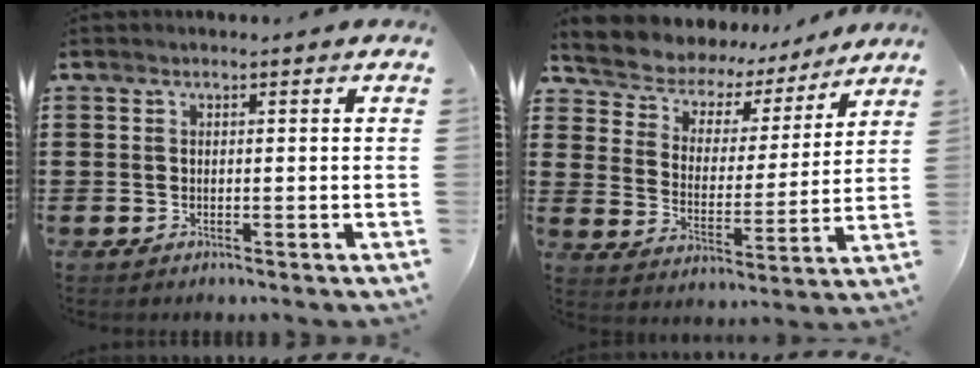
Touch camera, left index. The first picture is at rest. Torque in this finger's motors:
{"motor_torque": [2.14, 0.00, 0.68, 0.07]}